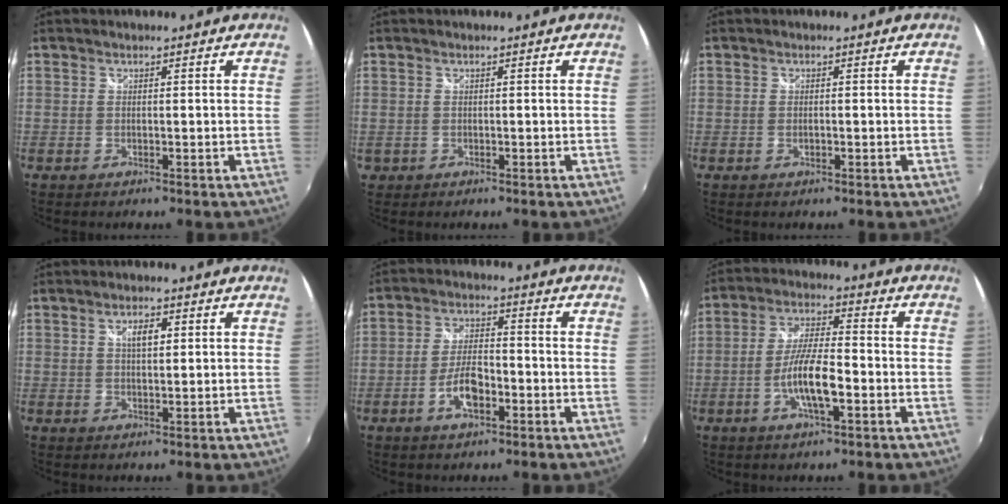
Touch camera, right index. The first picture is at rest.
{"total": 1.2, "force": [0.0, 1.2, 0.1], "torque": [-0.002, 0.001, 0.001]}
{"total": 0.7, "force": [-0.2, 0.5, 0.5], "torque": [-0.010, -0.001, -0.004]}
{"total": 3.1, "force": [1.1, 1.2, 2.6], "torque": [-0.043, 0.005, 0.017]}
{"total": 7.0, "force": [-3.1, 3.0, 5.6], "torque": [-0.113, 0.005, -0.054]}
{"total": 9.1, "force": [-3.3, 2.0, 8.2], "torque": [-0.161, 0.000, -0.060]}